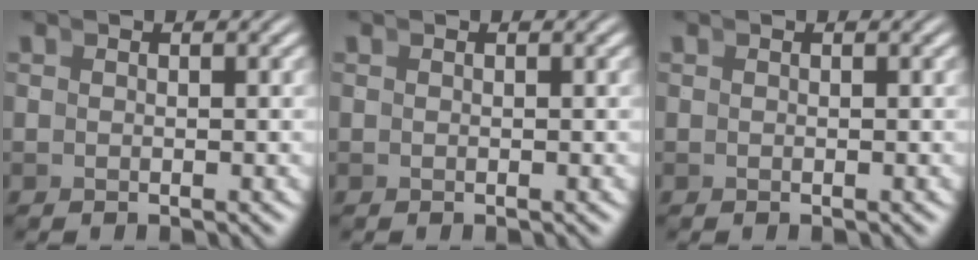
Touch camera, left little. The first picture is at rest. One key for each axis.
{"total": 0.0}
{"total": 0.0}